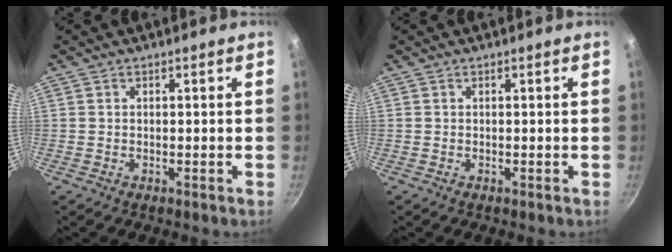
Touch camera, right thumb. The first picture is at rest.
{"total": 0.0}